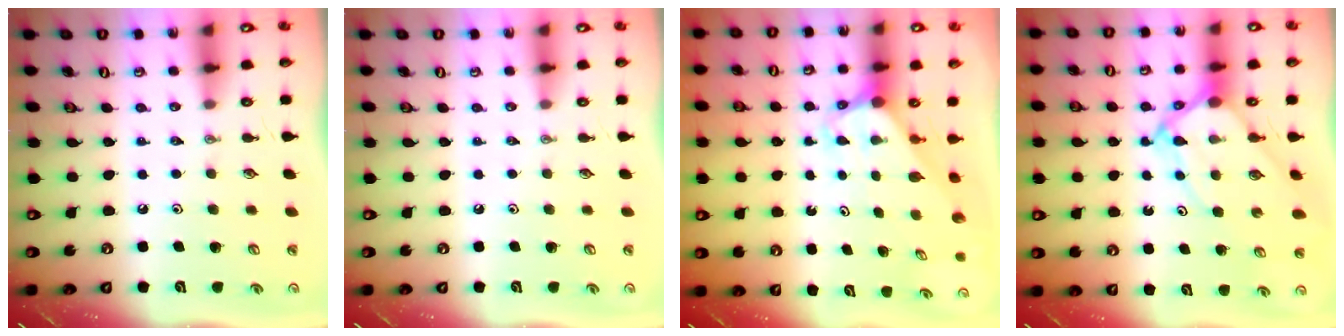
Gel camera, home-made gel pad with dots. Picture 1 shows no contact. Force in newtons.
{"total": 0.0}
{"total": 3.2, "press": 3.2, "slide": 0.1}
{"total": 8.8, "press": 8.8, "slide": 0.7}